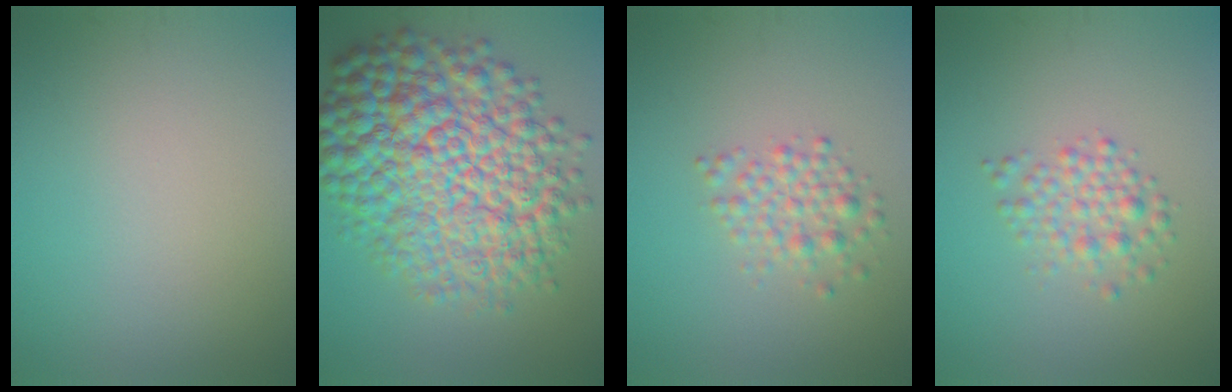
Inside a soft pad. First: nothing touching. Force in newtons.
{"total": 14.0, "press": 14.0, "slide": 0.2}
{"total": 2.5, "press": 2.5, "slide": 0.1}
{"total": 2.6, "press": 2.5, "slide": 0.0}